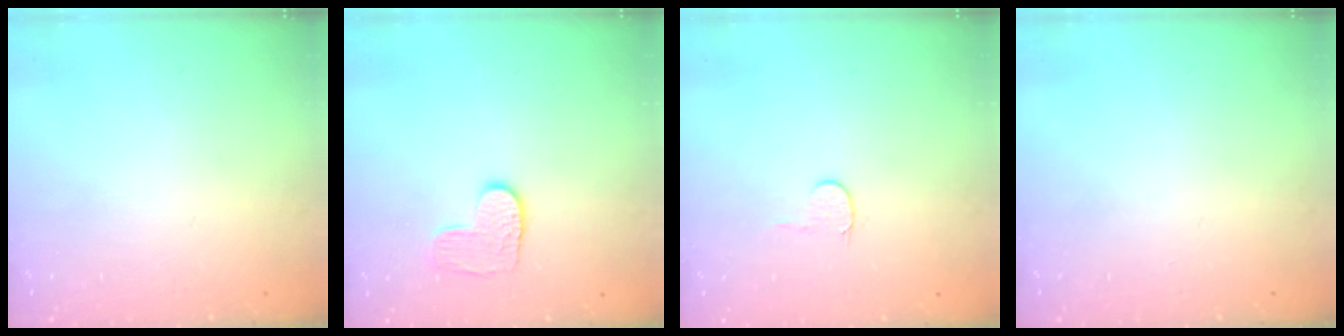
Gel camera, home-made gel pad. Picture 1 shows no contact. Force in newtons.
{"total": 6.6, "press": 6.6, "slide": 0.3}
{"total": 3.6, "press": 3.6, "slide": 0.4}
{"total": 0.0}